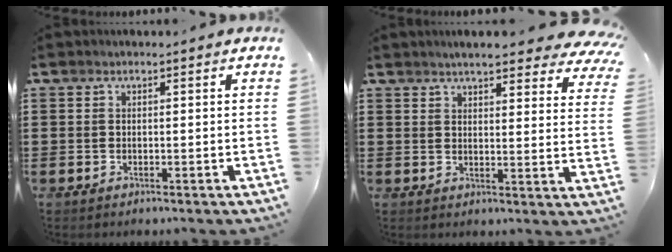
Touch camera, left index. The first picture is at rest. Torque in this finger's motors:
{"motor_torque": [2.14, 0.00, 0.46, 0.04]}